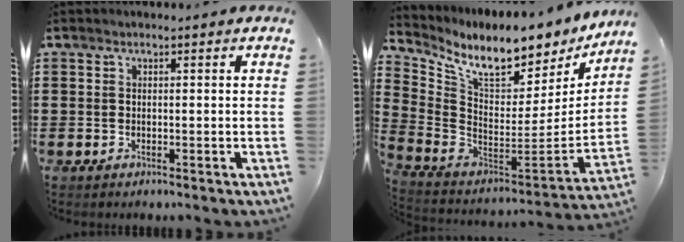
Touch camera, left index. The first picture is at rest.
{"total": 9.0, "force": [7.4, 2.0, 4.7], "torque": [-0.113, -0.069, 0.122]}